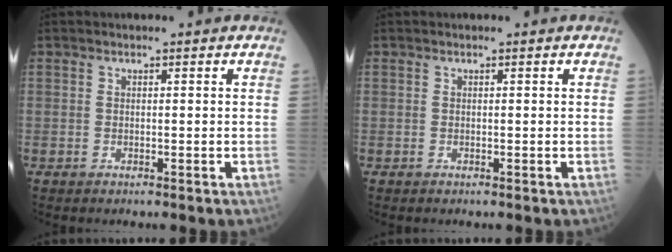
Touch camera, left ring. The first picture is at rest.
{"total": 0.0}